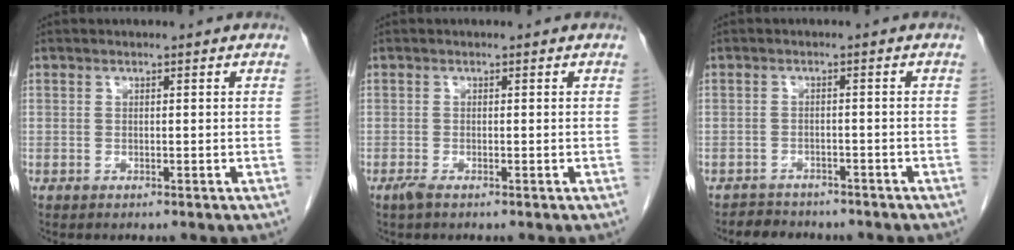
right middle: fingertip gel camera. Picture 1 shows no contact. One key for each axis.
{"total": 1.1, "fx": -0.8, "fy": 0.1, "fz": 0.7, "tx": -0.023, "ty": -0.004, "tz": -0.016}
{"total": 4.8, "fx": -4.2, "fy": 2.2, "fz": 0.7, "tx": -0.015, "ty": 0.003, "tz": -0.053}